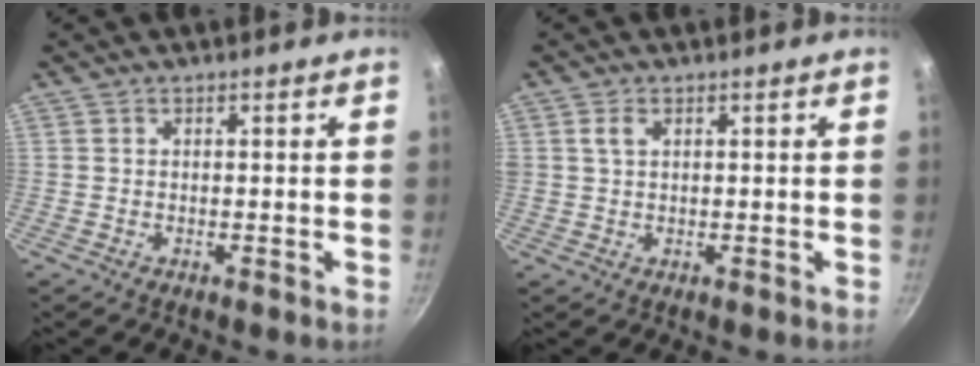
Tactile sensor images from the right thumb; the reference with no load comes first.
{"total": 2.3, "force": [0.8, 1.5, 1.5], "torque": [-0.021, 0.001, 0.016]}